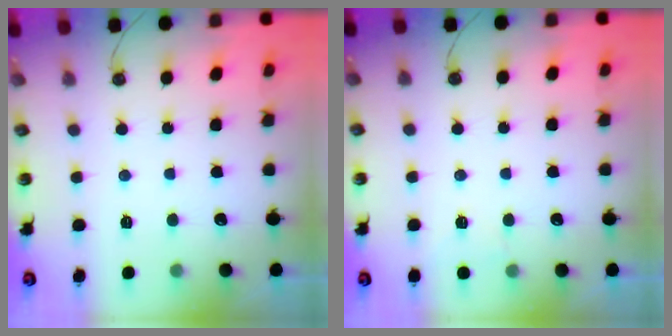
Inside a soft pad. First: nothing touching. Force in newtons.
{"total": 3.5, "press": 3.5, "slide": 0.2}